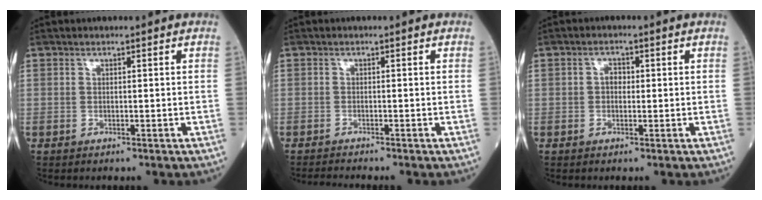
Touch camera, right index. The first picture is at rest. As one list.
[{"total": 2.4, "force": [-2.2, -0.8, 0.6], "torque": [-0.015, -0.008, -0.037]}, {"total": 1.6, "force": [0.0, 1.1, 1.1], "torque": [-0.019, 0.005, -0.002]}]